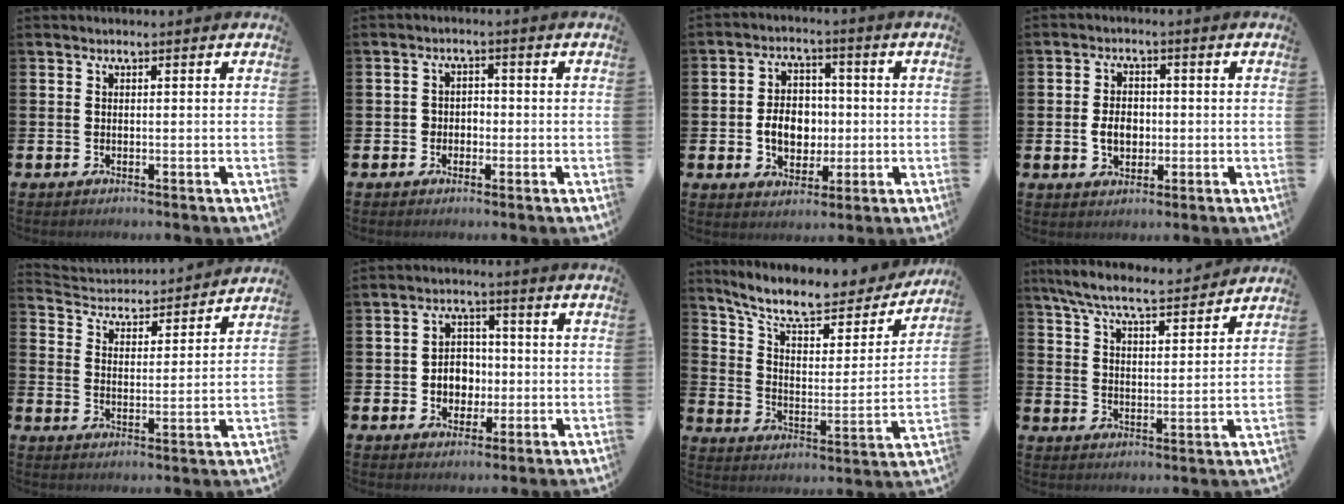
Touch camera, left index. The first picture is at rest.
{"total": 2.1, "force": [-0.9, 1.8, 0.6], "torque": [-0.009, 0.005, -0.025]}
{"total": 6.3, "force": [-0.6, 5.0, 3.7], "torque": [-0.049, 0.003, -0.021]}
{"total": 3.9, "force": [-0.5, 2.9, 2.6], "torque": [-0.031, 0.000, -0.018]}
{"total": 3.9, "force": [3.8, 1.0, -0.1], "torque": [-0.028, -0.038, 0.060]}
{"total": 4.2, "force": [-0.4, 3.9, 1.7], "torque": [-0.023, 0.000, -0.017]}
{"total": 10.0, "force": [8.6, 2.8, 4.2], "torque": [-0.110, -0.057, 0.146]}
{"total": 7.3, "force": [6.8, 0.8, 2.5], "torque": [-0.078, -0.036, 0.120]}